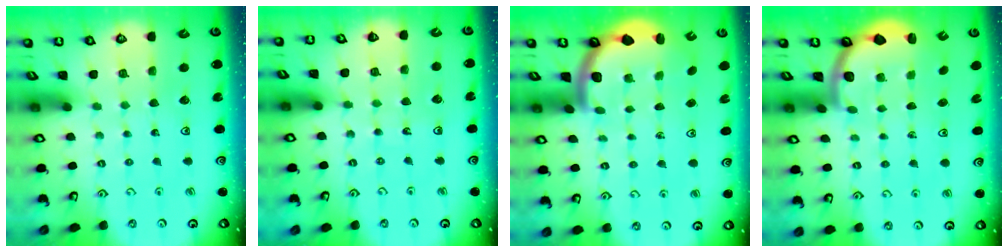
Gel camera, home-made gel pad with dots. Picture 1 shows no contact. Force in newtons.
{"total": 5.8, "press": 5.5, "slide": 1.9}
{"total": 4.9, "press": 4.6, "slide": 1.5}
{"total": 2.6, "press": 2.5, "slide": 0.6}